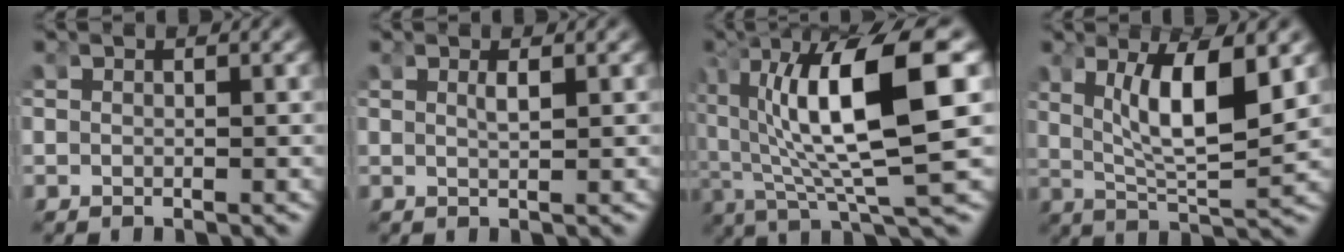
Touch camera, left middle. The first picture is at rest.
{"total": 1.2, "force": [0.4, -0.6, 1.0], "torque": [-0.019, -0.007, 0.016]}
{"total": 12.0, "force": [0.8, 3.8, 11.4], "torque": [-0.190, 0.004, 0.018]}
{"total": 7.3, "force": [2.2, 2.2, 6.7], "torque": [-0.114, -0.015, 0.048]}